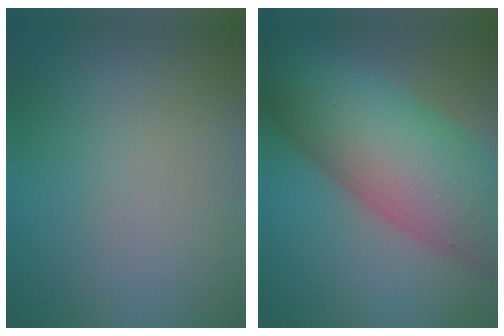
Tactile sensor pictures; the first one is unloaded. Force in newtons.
{"total": 13.6, "press": 13.6, "slide": 0.5}